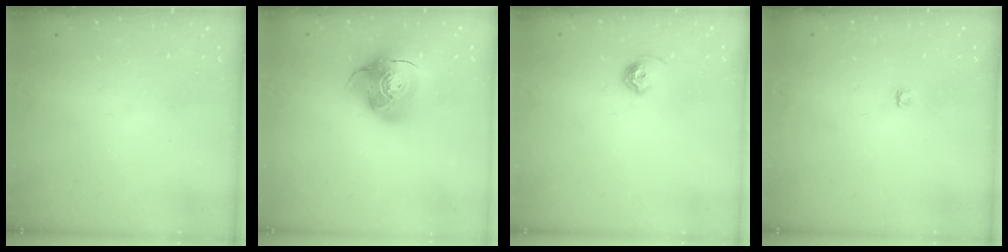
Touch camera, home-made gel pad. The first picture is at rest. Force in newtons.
{"total": 15.7, "press": 15.5, "slide": 2.0}
{"total": 6.1, "press": 6.0, "slide": 1.1}
{"total": 3.8, "press": 3.8, "slide": 0.5}